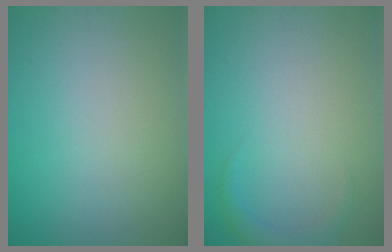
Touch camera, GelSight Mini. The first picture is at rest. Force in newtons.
{"total": 1.5, "press": 1.5, "slide": 0.2}